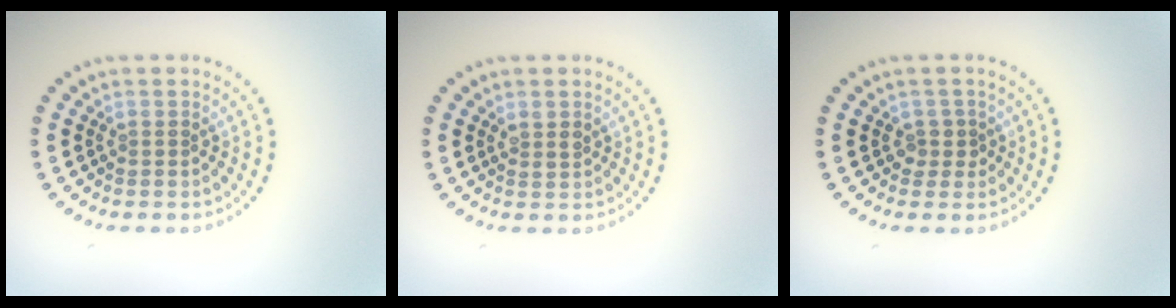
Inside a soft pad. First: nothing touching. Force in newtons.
{"total": 1.0, "press": 0.9, "slide": 0.5}
{"total": 1.3, "press": 1.1, "slide": 0.8}